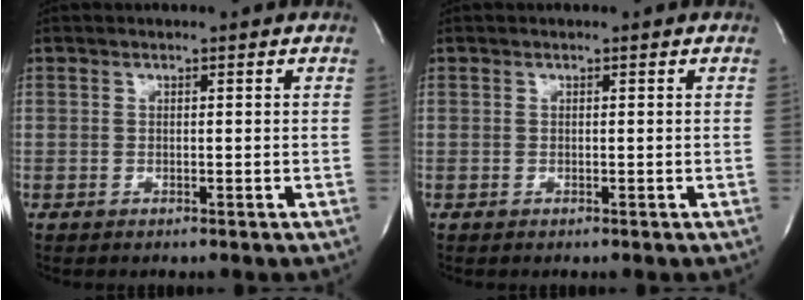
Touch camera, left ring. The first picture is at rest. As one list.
[{"total": 0.0}]